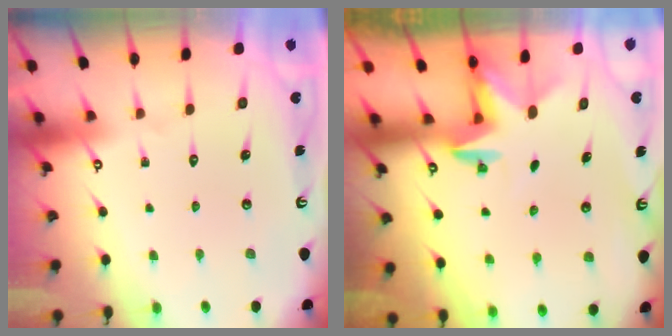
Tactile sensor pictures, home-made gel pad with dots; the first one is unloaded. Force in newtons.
{"total": 2.4, "press": 2.3, "slide": 0.4}